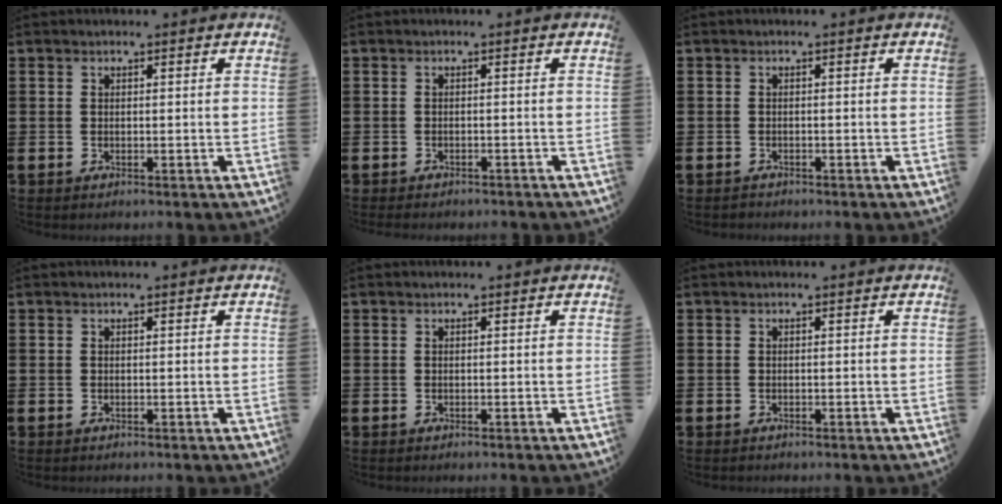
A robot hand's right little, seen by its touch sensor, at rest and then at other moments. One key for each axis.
{"total": 0.0}
{"total": 0.0}
{"total": 0.0}
{"total": 0.0}
{"total": 0.0}